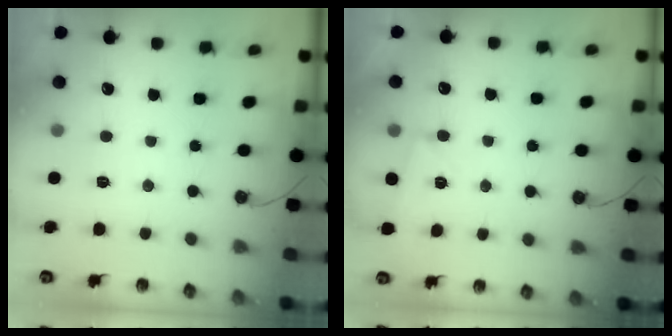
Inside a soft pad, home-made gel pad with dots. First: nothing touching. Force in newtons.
{"total": 2.7, "press": 2.7, "slide": 0.3}